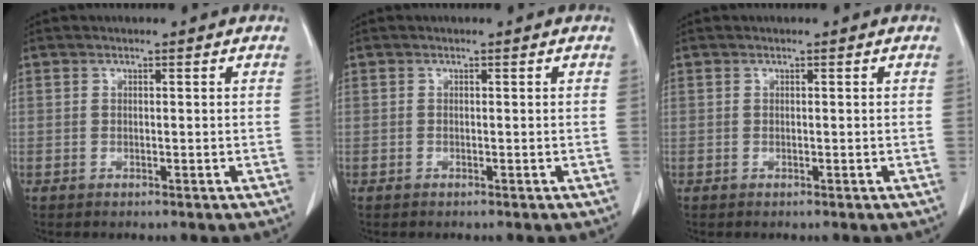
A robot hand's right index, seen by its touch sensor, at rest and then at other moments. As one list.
[{"total": 0.0}, {"total": 0.0}]